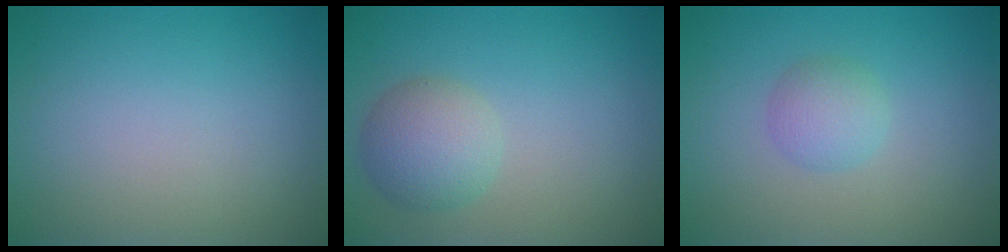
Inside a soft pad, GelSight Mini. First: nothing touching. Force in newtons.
{"total": 2.8, "press": 2.8, "slide": 0.3}
{"total": 2.1, "press": 2.1, "slide": 0.1}